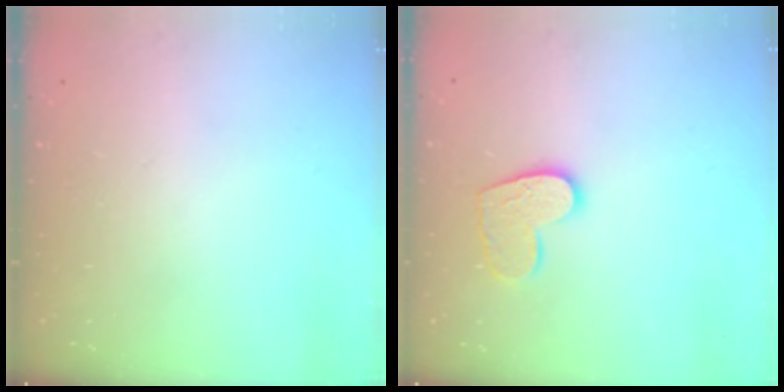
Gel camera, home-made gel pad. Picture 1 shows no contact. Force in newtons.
{"total": 11.3, "press": 11.2, "slide": 0.7}